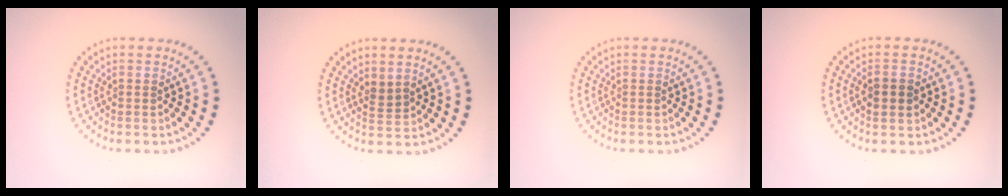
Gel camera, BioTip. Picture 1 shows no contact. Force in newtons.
{"total": 1.3, "press": 1.1, "slide": 0.8}
{"total": 0.0}
{"total": 1.5, "press": 1.5, "slide": 0.1}